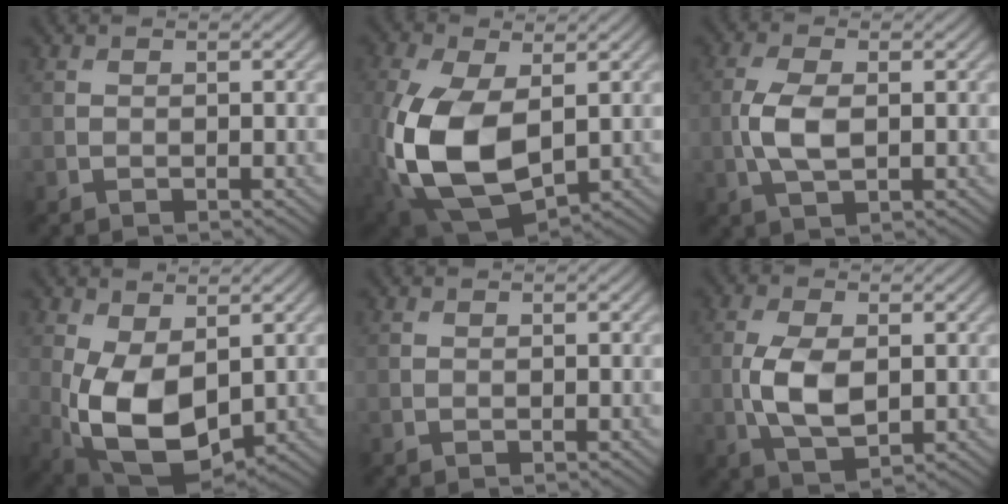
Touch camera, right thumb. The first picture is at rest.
{"total": 14.3, "force": [-2.0, 8.5, 11.4], "torque": [-0.297, -0.023, -0.030]}
{"total": 5.0, "force": [-0.4, 2.3, 4.4], "torque": [-0.108, 0.002, -0.010]}
{"total": 10.5, "force": [-0.9, 6.0, 8.5], "torque": [-0.200, -0.015, -0.009]}
{"total": 0.0}
{"total": 6.5, "force": [-0.4, 3.3, 5.6], "torque": [-0.133, -0.004, -0.006]}